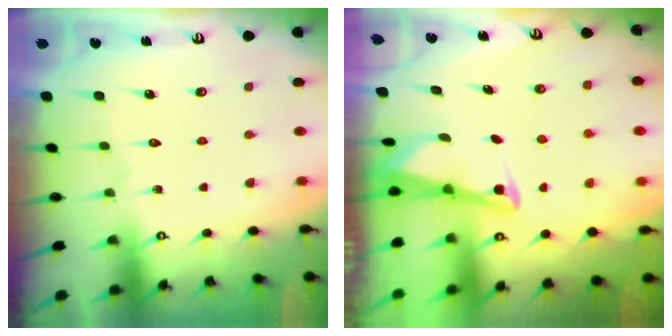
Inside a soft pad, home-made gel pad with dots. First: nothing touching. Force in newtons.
{"total": 3.4, "press": 3.4, "slide": 0.3}